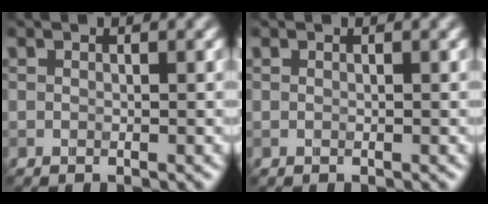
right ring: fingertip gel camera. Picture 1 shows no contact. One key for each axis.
{"total": 0.0}